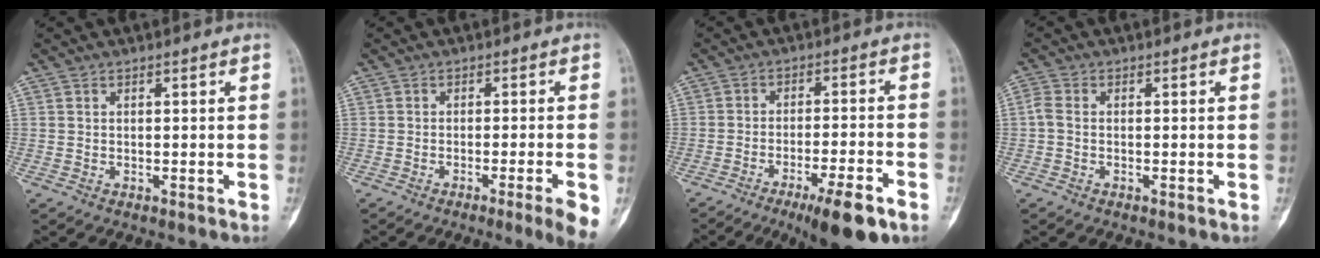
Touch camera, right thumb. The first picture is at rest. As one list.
[{"total": 6.0, "force": [-3.1, -0.5, 5.1], "torque": [-0.071, -0.002, -0.046]}, {"total": 11.0, "force": [-6.5, 1.8, 8.7], "torque": [-0.139, 0.019, -0.096]}, {"total": 2.1, "force": [-0.5, 1.2, 1.6], "torque": [-0.041, 0.005, -0.022]}]